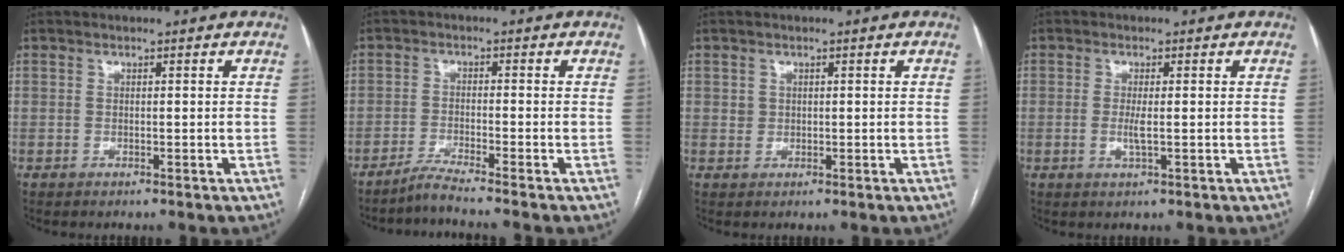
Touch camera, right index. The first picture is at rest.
{"total": 3.8, "force": [-3.2, -1.6, 1.1], "torque": [-0.027, -0.014, -0.064]}
{"total": 1.0, "force": [0.3, 1.0, 0.1], "torque": [0.006, 0.002, 0.003]}
{"total": 2.1, "force": [-0.3, 0.1, 2.0], "torque": [-0.047, -0.004, -0.004]}